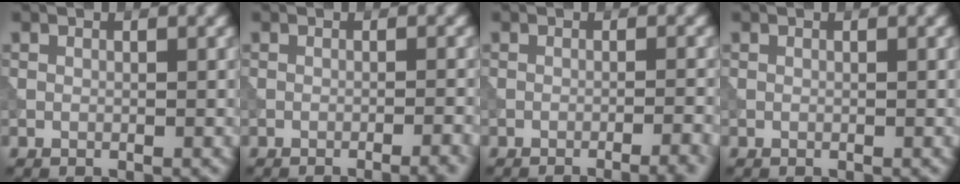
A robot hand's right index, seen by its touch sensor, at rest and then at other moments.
{"total": 3.0, "force": [-2.0, 0.6, 2.1], "torque": [-0.025, 0.016, -0.031]}
{"total": 4.1, "force": [-2.8, 1.0, 2.8], "torque": [-0.027, 0.014, -0.039]}
{"total": 0.0}